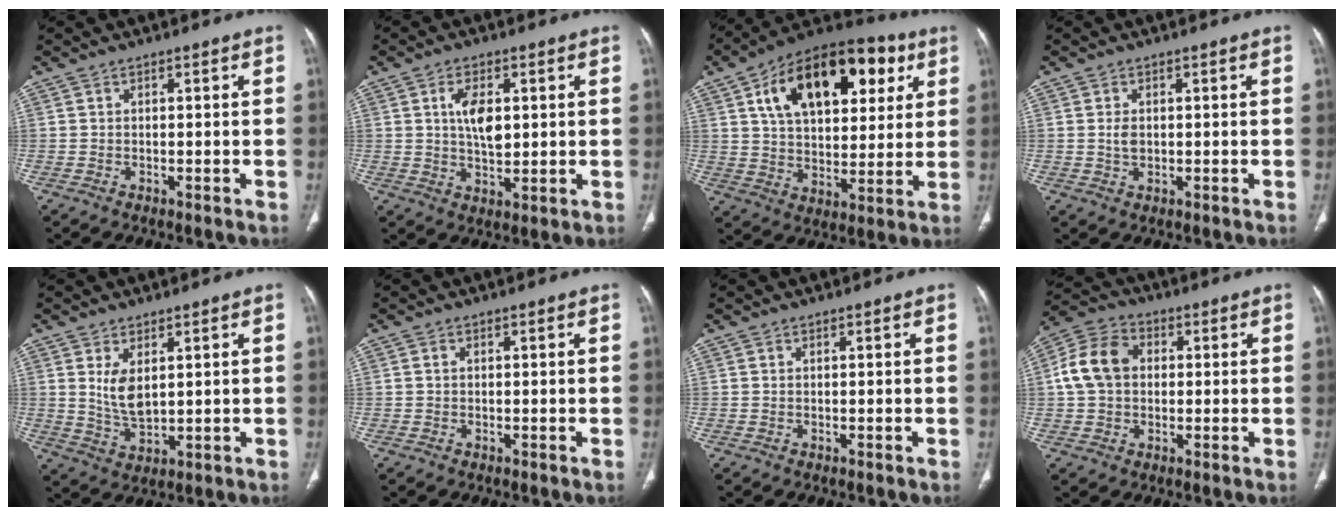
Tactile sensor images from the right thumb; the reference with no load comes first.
{"total": 7.1, "force": [1.6, 3.6, 5.9], "torque": [-0.094, -0.011, 0.028]}
{"total": 24.7, "force": [9.5, 13.8, 18.1], "torque": [-0.248, 0.004, 0.148]}
{"total": 2.2, "force": [0.2, 1.4, 1.7], "torque": [-0.031, -0.002, 0.006]}
{"total": 5.8, "force": [1.8, 2.9, 4.7], "torque": [-0.083, -0.018, 0.048]}
{"total": 0.5, "force": [0.1, 0.4, 0.3], "torque": [-0.006, 0.002, 0.001]}
{"total": 0.0}
{"total": 10.3, "force": [1.1, 7.9, 6.5], "torque": [-0.120, 0.026, 0.013]}